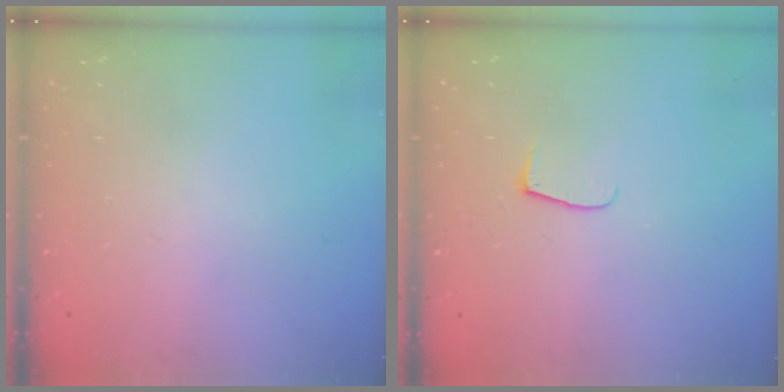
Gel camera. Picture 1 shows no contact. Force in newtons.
{"total": 6.3, "press": 6.2, "slide": 0.8}